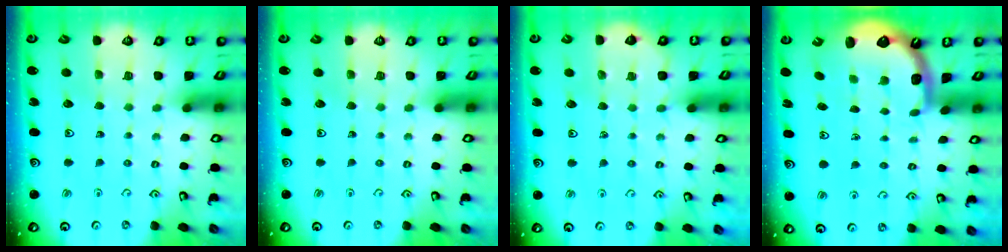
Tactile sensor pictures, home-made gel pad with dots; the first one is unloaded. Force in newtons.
{"total": 0.0}
{"total": 2.3, "press": 2.2, "slide": 0.4}
{"total": 1.9, "press": 1.7, "slide": 0.6}